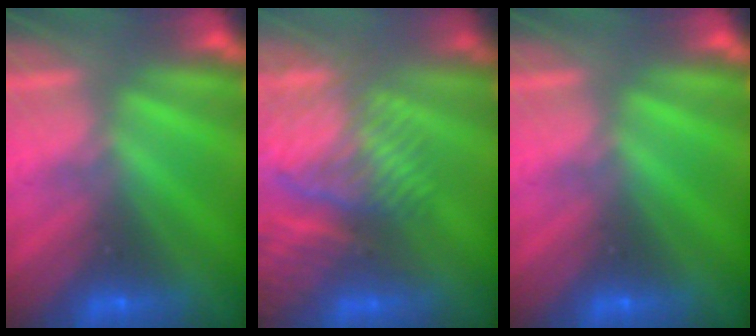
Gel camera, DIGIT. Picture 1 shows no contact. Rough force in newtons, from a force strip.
{"total": 6.9}
{"total": 0.0}